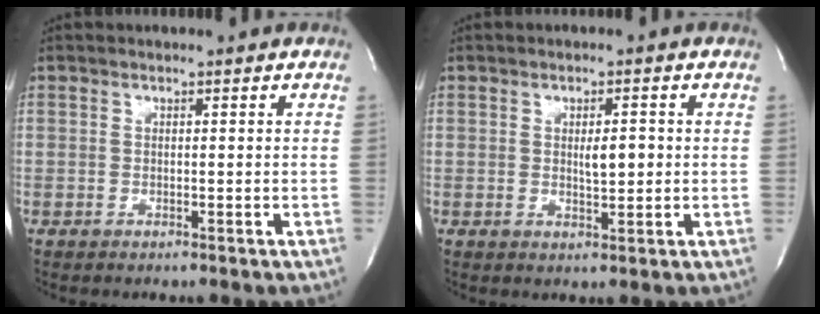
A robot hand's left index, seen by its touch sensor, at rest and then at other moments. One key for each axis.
{"total": 3.1, "fx": 0.0, "fy": 1.1, "fz": 2.9, "tx": -0.048, "ty": -0.006, "tz": 0.001}